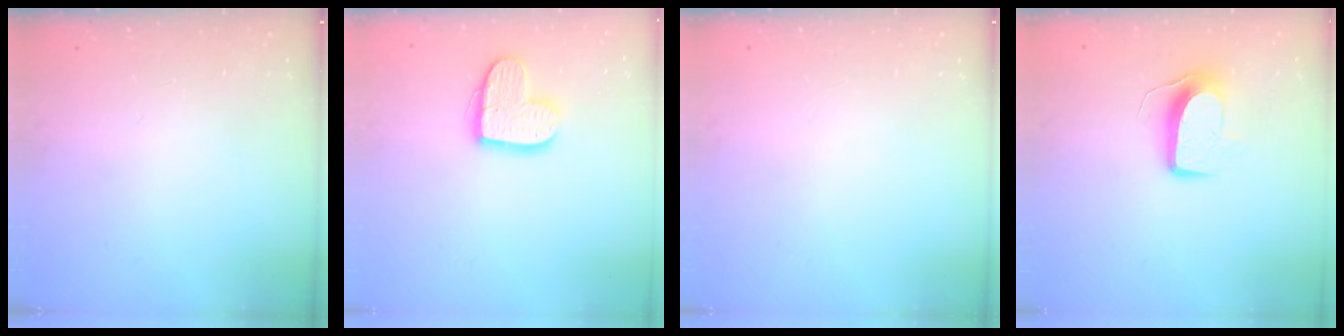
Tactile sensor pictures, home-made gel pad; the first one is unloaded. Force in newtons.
{"total": 13.5, "press": 13.5, "slide": 0.9}
{"total": 0.0}
{"total": 9.2, "press": 9.2, "slide": 0.4}